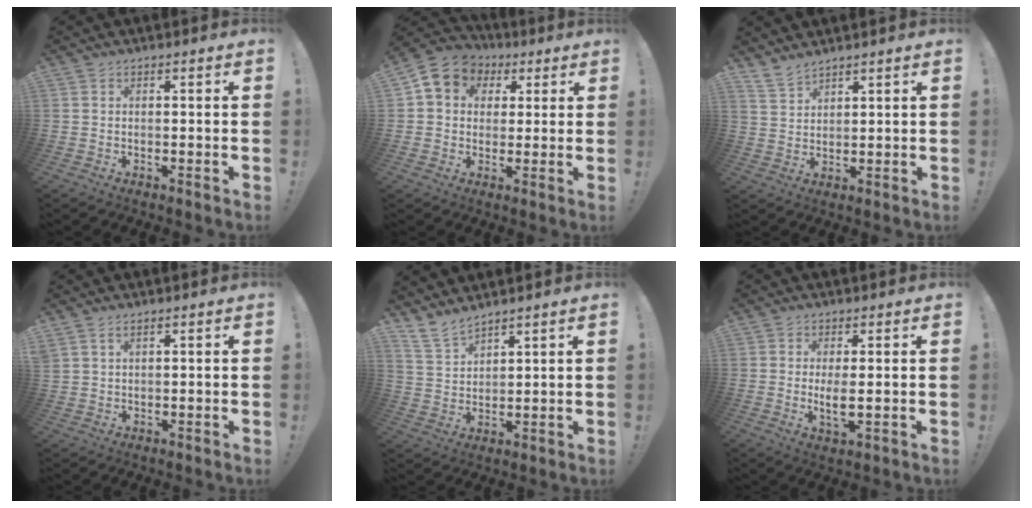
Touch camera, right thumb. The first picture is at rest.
{"total": 8.9, "force": [3.0, 7.6, 3.6], "torque": [-0.046, -0.009, 0.060]}
{"total": 5.0, "force": [4.5, 1.9, 1.3], "torque": [-0.029, -0.026, 0.087]}
{"total": 2.2, "force": [1.5, 1.0, 1.3], "torque": [-0.022, -0.005, 0.027]}
{"total": 6.9, "force": [6.0, 2.6, 2.1], "torque": [-0.050, -0.034, 0.118]}
{"total": 4.5, "force": [0.6, 1.2, 4.3], "torque": [-0.066, -0.018, 0.007]}